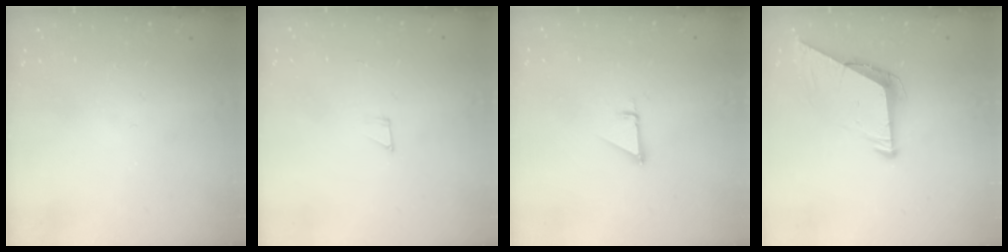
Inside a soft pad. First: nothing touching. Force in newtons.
{"total": 2.1, "press": 2.1, "slide": 0.1}
{"total": 1.0, "press": 1.0, "slide": 0.1}
{"total": 7.1, "press": 7.1, "slide": 0.5}